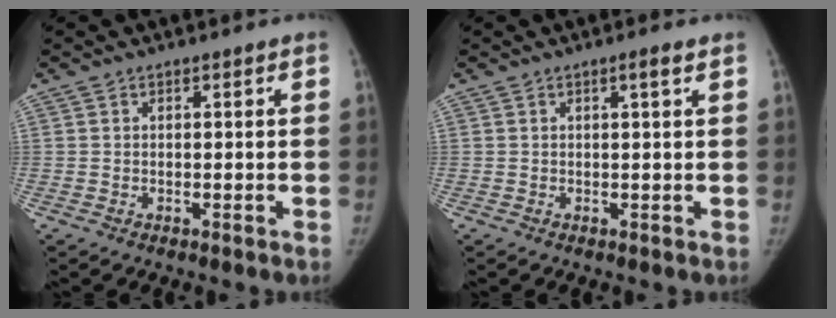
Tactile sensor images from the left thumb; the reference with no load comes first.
{"total": 1.6, "force": [0.8, -0.1, 1.4], "torque": [-0.024, -0.003, 0.012]}